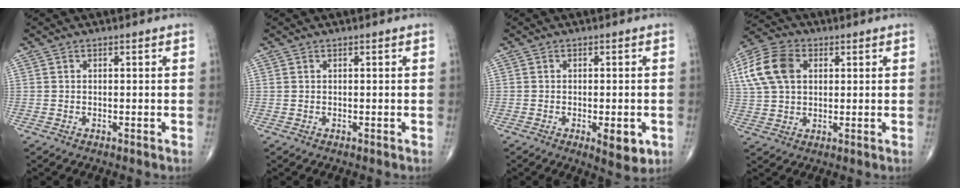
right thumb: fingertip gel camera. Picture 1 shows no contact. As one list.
[{"total": 0.0}, {"total": 4.3, "force": [-1.3, 1.7, 3.7], "torque": [-0.040, -0.007, -0.011]}, {"total": 12.1, "force": [3.2, 8.4, 8.2], "torque": [-0.158, 0.009, 0.057]}]